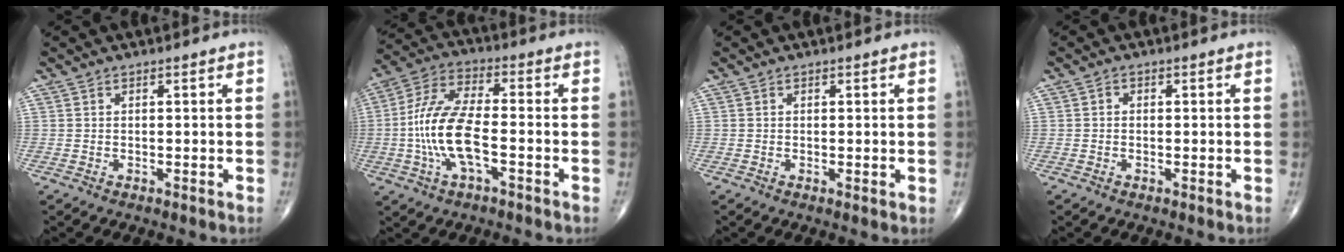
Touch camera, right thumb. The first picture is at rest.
{"total": 13.0, "force": [-2.7, 5.0, 11.6], "torque": [-0.250, 0.030, -0.055]}
{"total": 0.8, "force": [0.1, 0.2, 0.7], "torque": [-0.015, -0.005, -0.001]}
{"total": 0.8, "force": [0.0, 0.7, 0.4], "torque": [0.003, 0.003, -0.006]}